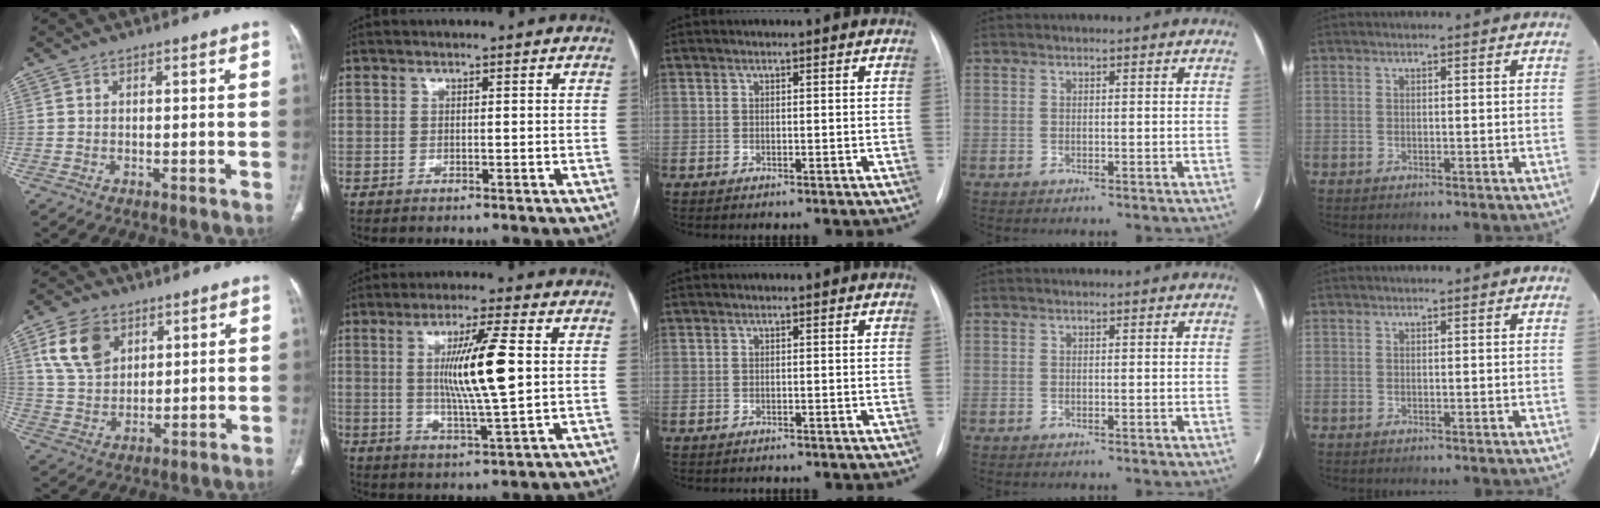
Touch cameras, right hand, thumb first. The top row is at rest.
{"thumb": {"total": 11.0, "force": [5.0, 7.6, 6.1], "torque": [-0.093, -0.014, 0.104]}, "index": {"total": 11.1, "force": [1.5, 0.1, 11.0], "torque": [-0.199, -0.007, 0.028]}, "middle": {"total": 1.2, "force": [-1.1, 0.4, 0.1], "torque": [-0.004, -0.002, -0.015]}}